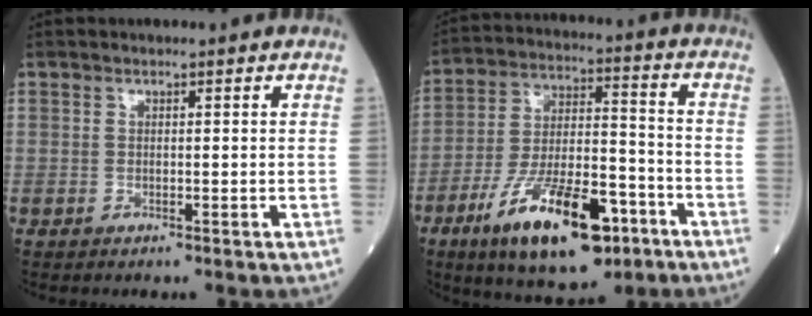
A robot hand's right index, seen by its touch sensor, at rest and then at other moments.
{"total": 17.8, "force": [-9.7, 5.8, 13.8], "torque": [-0.253, -0.011, -0.158]}